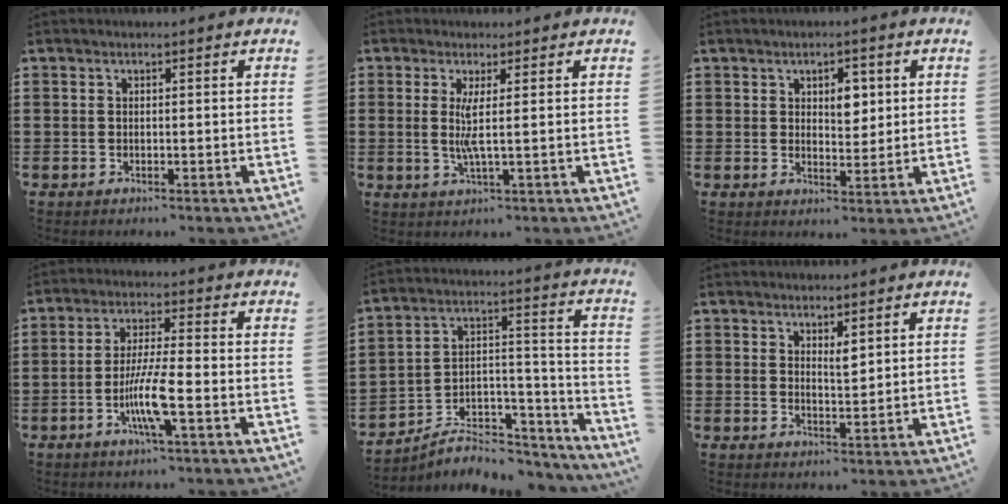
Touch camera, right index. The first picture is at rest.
{"total": 3.8, "force": [0.4, -0.3, 3.8], "torque": [-0.079, -0.013, 0.002]}
{"total": 4.0, "force": [1.4, 2.5, 2.8], "torque": [-0.038, 0.002, 0.017]}
{"total": 7.6, "force": [-2.8, 0.7, 7.1], "torque": [-0.142, -0.015, -0.055]}
{"total": 5.4, "force": [-4.3, 2.9, 1.5], "torque": [-0.026, 0.004, -0.080]}
{"total": 2.2, "force": [1.7, 0.7, 1.3], "torque": [-0.020, 0.000, 0.028]}